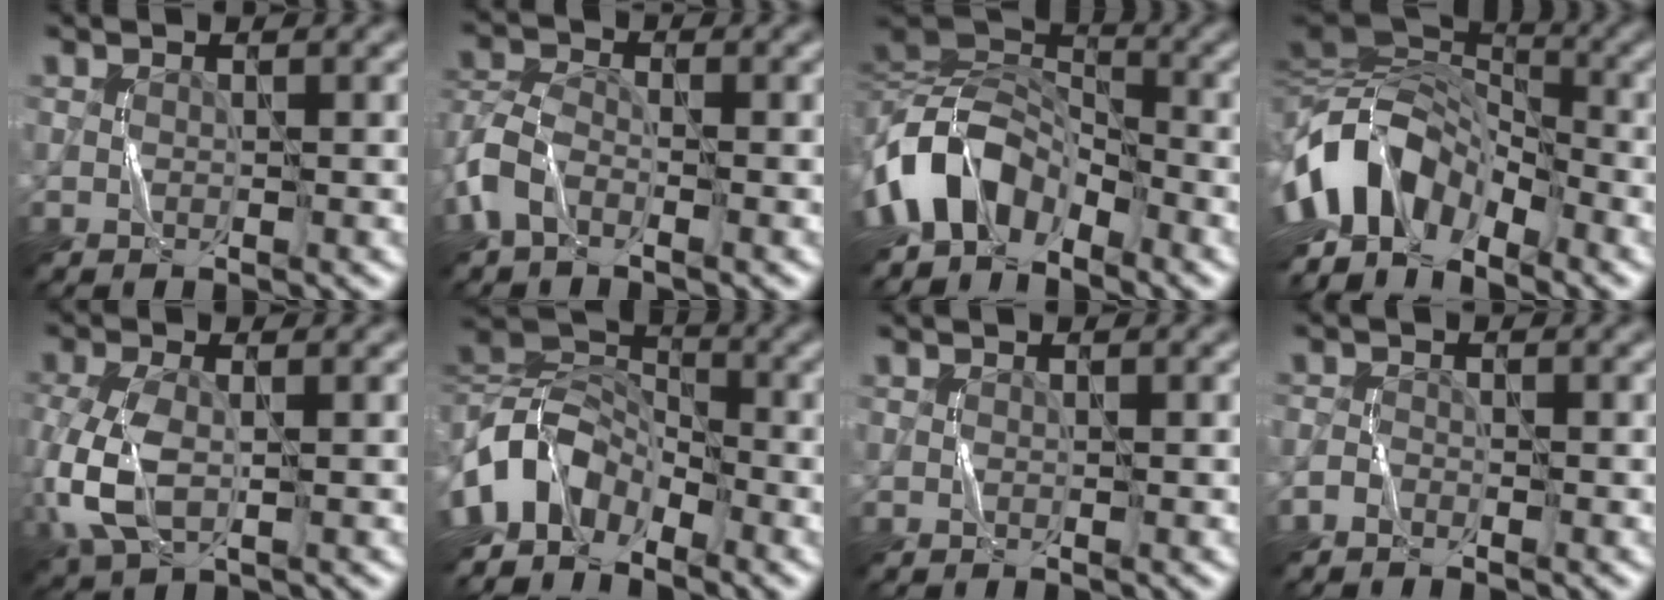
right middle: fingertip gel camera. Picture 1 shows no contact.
{"total": 3.8, "force": [-2.1, 2.1, 2.4], "torque": [-0.061, 0.003, -0.056]}
{"total": 7.5, "force": [-3.9, 4.6, 4.5], "torque": [-0.076, 0.009, -0.087]}
{"total": 10.1, "force": [-4.8, 5.9, 6.6], "torque": [-0.115, 0.000, -0.099]}
{"total": 5.9, "force": [-0.7, 3.4, 4.8], "torque": [-0.132, -0.006, -0.013]}
{"total": 6.7, "force": [-3.6, 4.1, 3.9], "torque": [-0.071, 0.008, -0.083]}
{"total": 0.0}
{"total": 0.9, "force": [-0.8, 0.4, 0.3], "torque": [-0.003, 0.003, -0.019]}